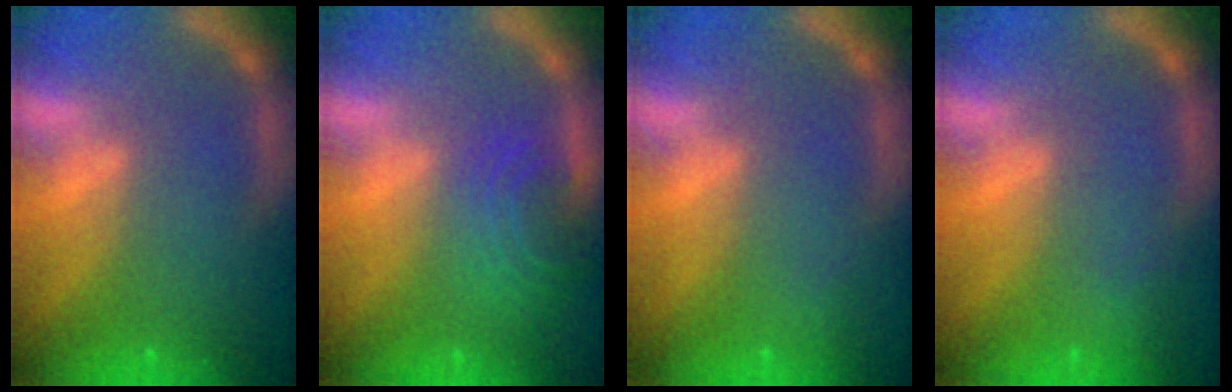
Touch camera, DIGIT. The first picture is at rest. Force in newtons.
{"total": 5.1}
{"total": 0.9}
{"total": 1.9}